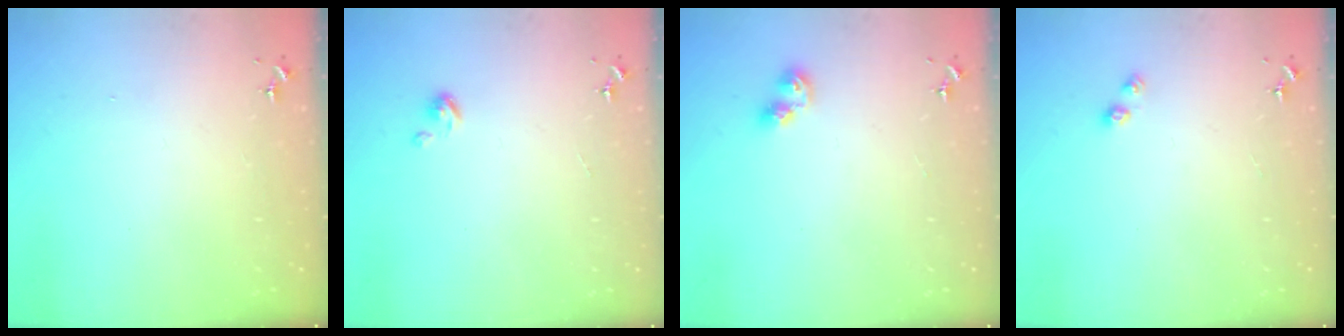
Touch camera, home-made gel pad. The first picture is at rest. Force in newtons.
{"total": 3.7, "press": 3.7, "slide": 0.3}
{"total": 6.1, "press": 6.1, "slide": 0.3}
{"total": 3.4, "press": 3.3, "slide": 0.7}